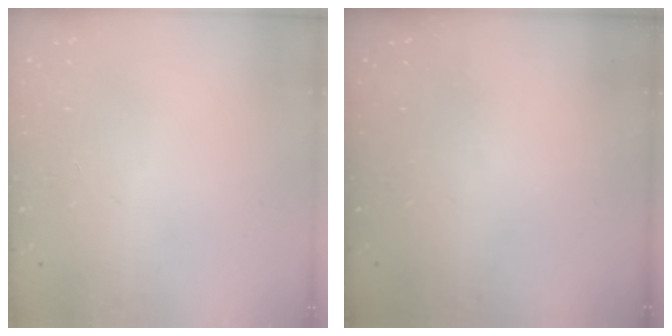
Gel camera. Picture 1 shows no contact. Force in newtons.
{"total": 0.0}